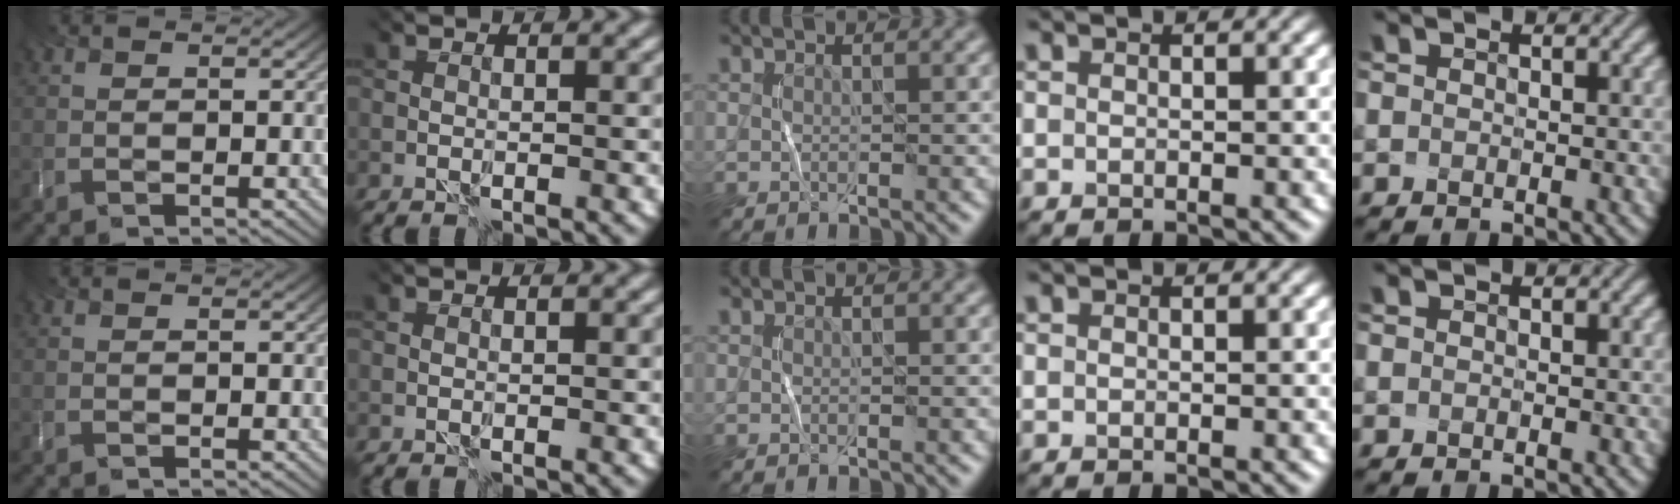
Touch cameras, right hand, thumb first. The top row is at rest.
{}